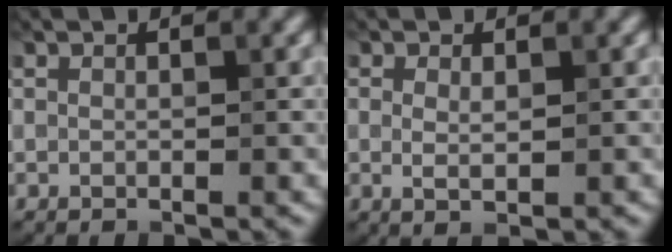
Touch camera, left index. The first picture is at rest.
{"total": 1.4, "force": [0.2, 0.5, 1.3], "torque": [-0.024, -0.002, 0.003]}